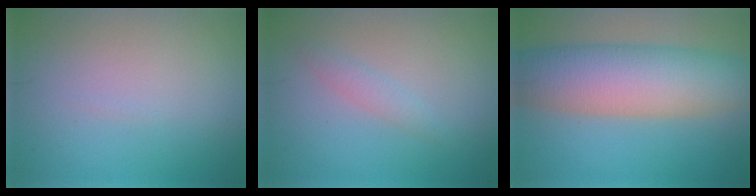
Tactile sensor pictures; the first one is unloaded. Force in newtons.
{"total": 1.3, "press": 1.3, "slide": 0.0}
{"total": 9.8, "press": 9.8, "slide": 0.1}